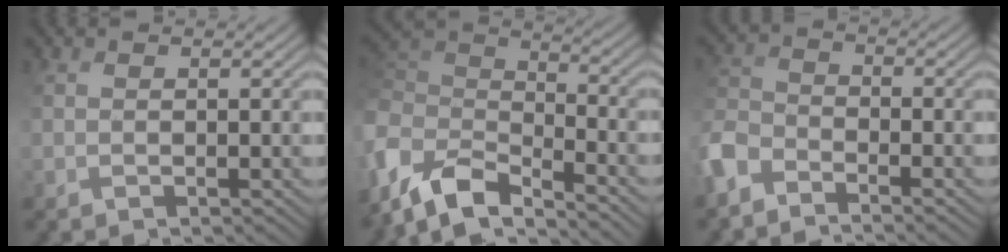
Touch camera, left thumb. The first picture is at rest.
{"total": 8.4, "force": [-5.0, 3.9, 5.4], "torque": [-0.121, 0.003, -0.119]}
{"total": 5.8, "force": [-4.6, 2.6, 2.5], "torque": [-0.065, -0.005, -0.115]}